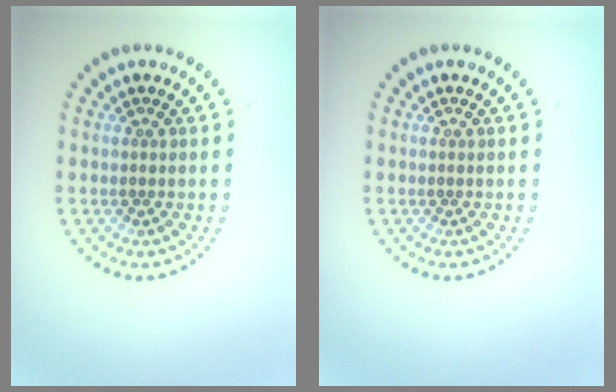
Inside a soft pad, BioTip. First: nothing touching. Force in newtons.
{"total": 0.0}